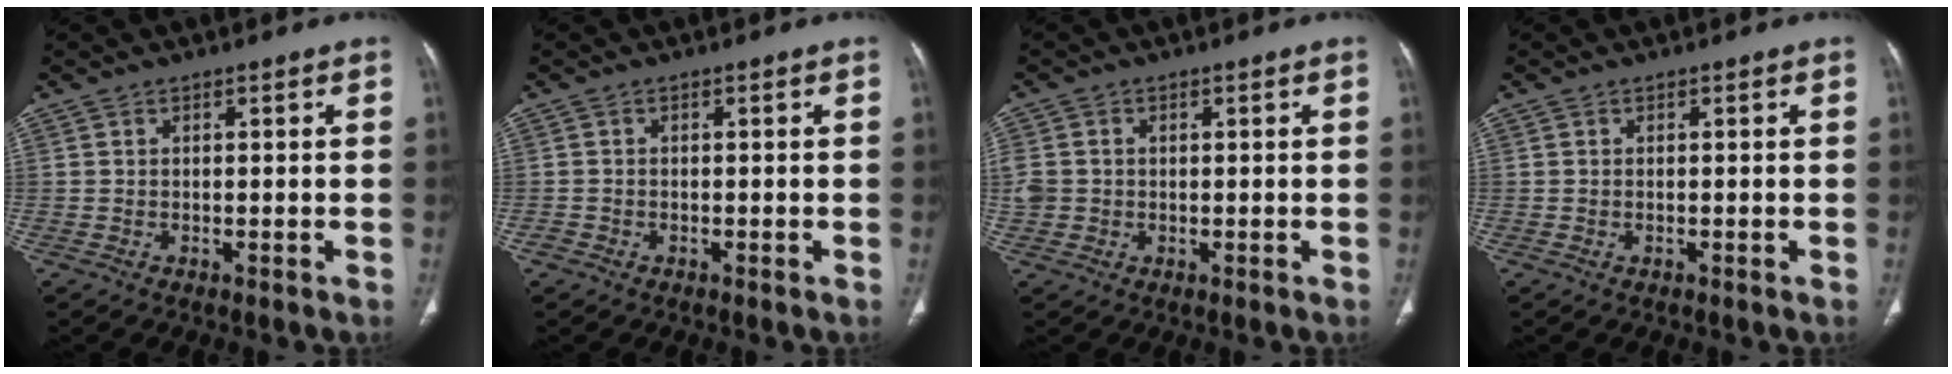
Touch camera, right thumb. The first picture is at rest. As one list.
[{"total": 1.0, "force": [-0.6, 0.8, 0.1], "torque": [-0.003, 0.002, -0.014]}, {"total": 4.4, "force": [0.1, 3.9, 2.0], "torque": [-0.047, 0.009, 0.009]}, {"total": 0.0}]